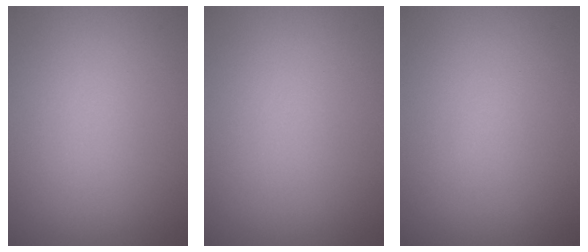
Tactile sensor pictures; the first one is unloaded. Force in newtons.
{"total": 0.0}
{"total": 0.0}